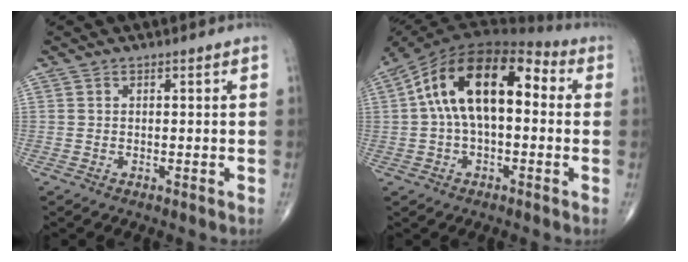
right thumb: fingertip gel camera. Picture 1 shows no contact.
{"total": 17.5, "force": [2.3, 9.1, 14.8], "torque": [-0.246, 0.048, 0.027]}